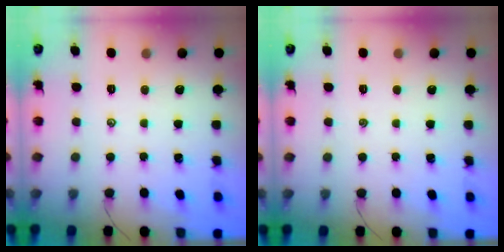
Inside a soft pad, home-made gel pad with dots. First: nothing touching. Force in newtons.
{"total": 0.0}